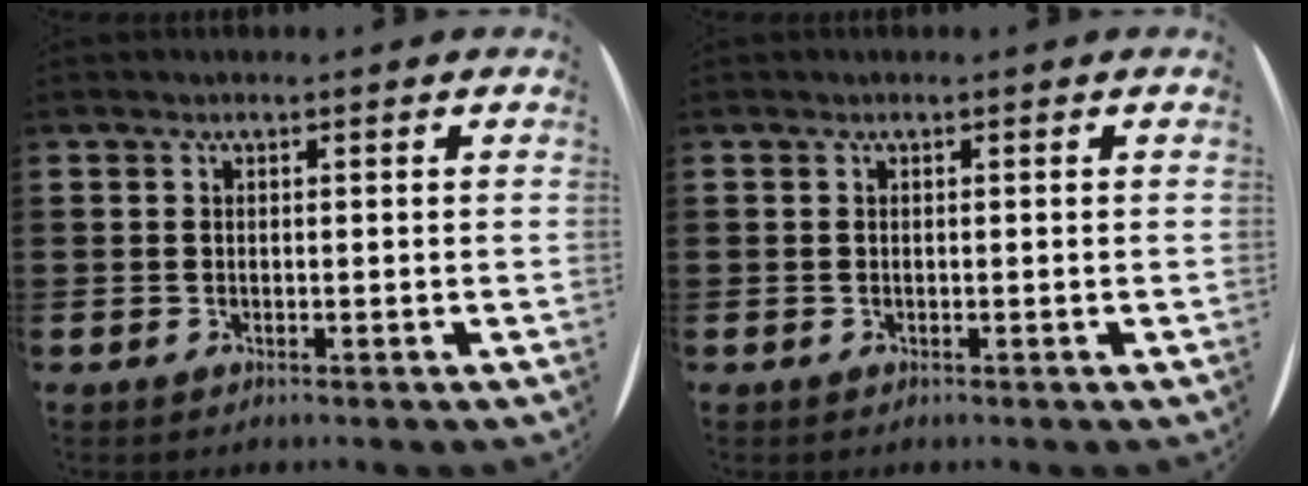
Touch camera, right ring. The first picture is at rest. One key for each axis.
{"total": 0.0}